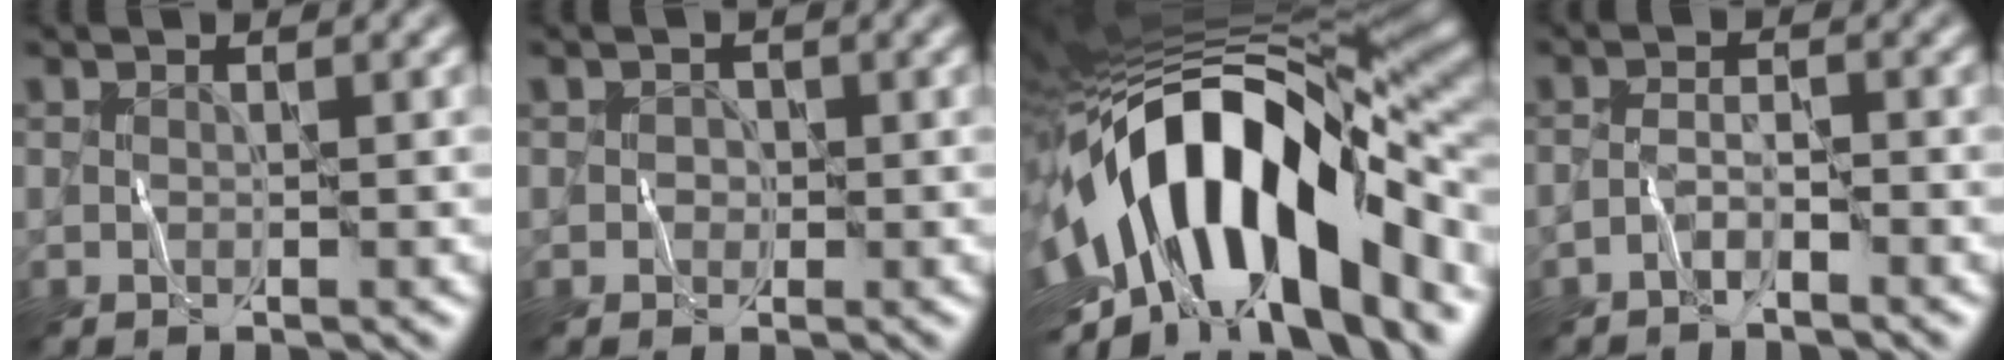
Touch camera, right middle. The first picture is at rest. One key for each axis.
{"total": 0.8, "fx": 0.0, "fy": 0.8, "fz": 0.0, "tx": 0.018, "ty": 0.003, "tz": -0.004}
{"total": 16.5, "fx": -3.7, "fy": 7.7, "fz": 14.1, "tx": -0.231, "ty": 0.021, "tz": -0.075}
{"total": 1.4, "fx": -1.2, "fy": 0.1, "fz": 0.7, "tx": -0.015, "ty": 0.007, "tz": -0.028}